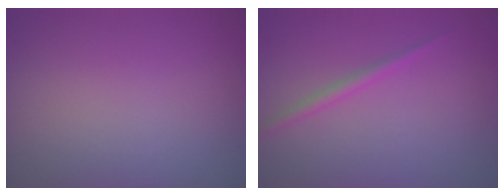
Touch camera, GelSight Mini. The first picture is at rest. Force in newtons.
{"total": 1.1, "press": 1.1, "slide": 0.1}